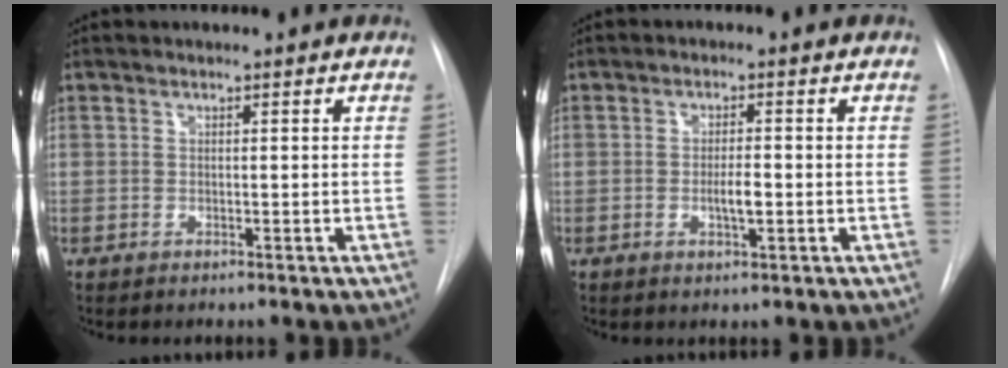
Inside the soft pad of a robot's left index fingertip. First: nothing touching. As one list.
[{"total": 2.9, "force": [-0.6, 0.7, 2.8], "torque": [-0.050, 0.000, -0.010]}]